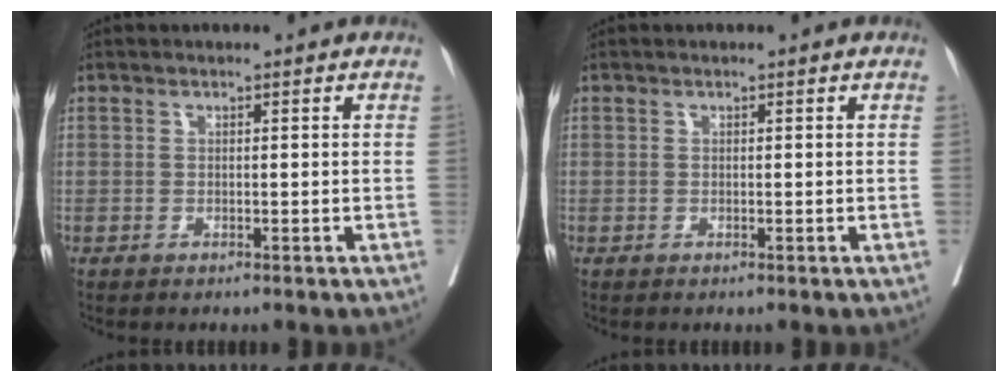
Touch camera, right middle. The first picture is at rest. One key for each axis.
{"total": 0.0}